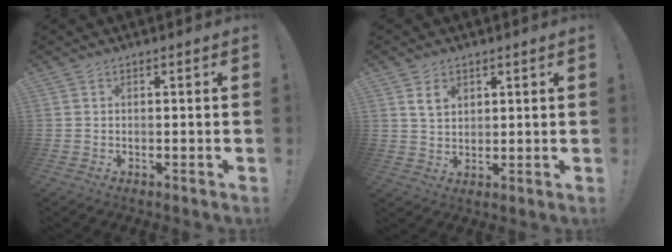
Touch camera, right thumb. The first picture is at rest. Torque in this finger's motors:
{"motor_torque": [-0.01, 0.22, 0.00, 0.00, 0.03]}